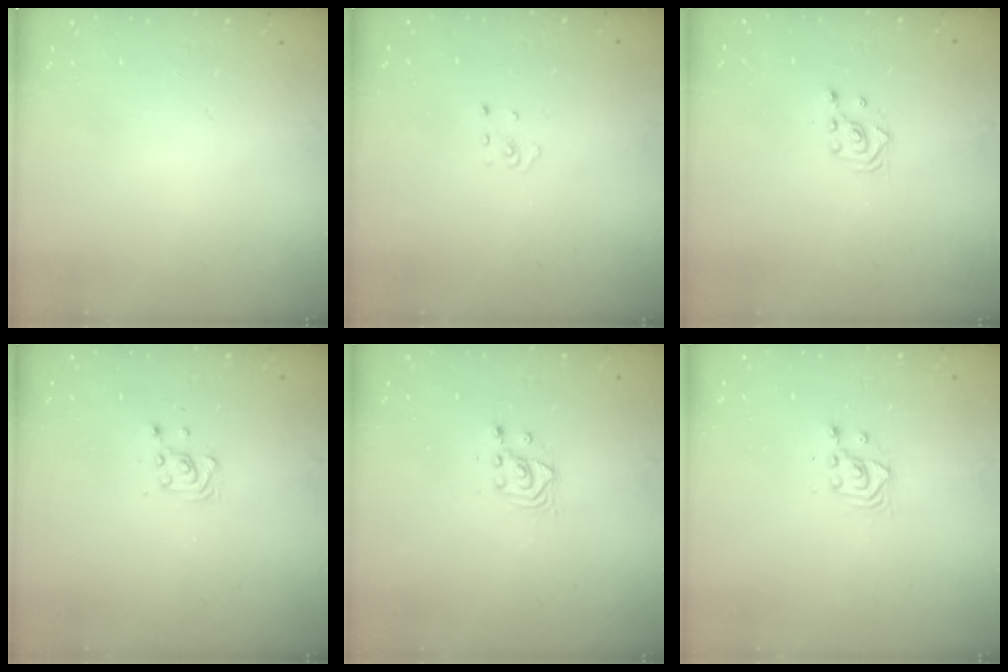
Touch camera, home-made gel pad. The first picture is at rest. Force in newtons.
{"total": 1.9, "press": 1.9, "slide": 0.1}
{"total": 2.5, "press": 2.5, "slide": 0.3}
{"total": 4.7, "press": 4.6, "slide": 1.1}
{"total": 3.4, "press": 3.4, "slide": 0.4}
{"total": 3.7, "press": 3.7, "slide": 0.3}